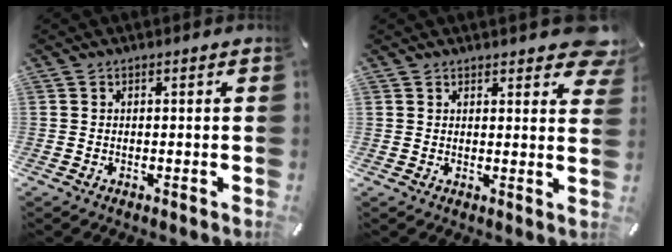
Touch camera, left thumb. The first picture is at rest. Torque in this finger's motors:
{"motor_torque": [2.79, 2.22, 1.32, -1.45, 0.17]}